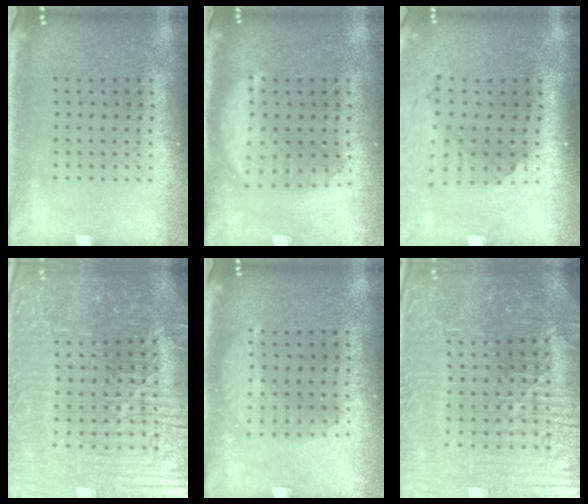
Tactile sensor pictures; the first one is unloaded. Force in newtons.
{"total": 2.8, "press": 2.8, "slide": 0.3}
{"total": 1.9, "press": 1.5, "slide": 1.2}
{"total": 6.2, "press": 5.8, "slide": 2.1}
{"total": 2.2, "press": 2.2, "slide": 0.3}
{"total": 5.9, "press": 5.6, "slide": 1.9}